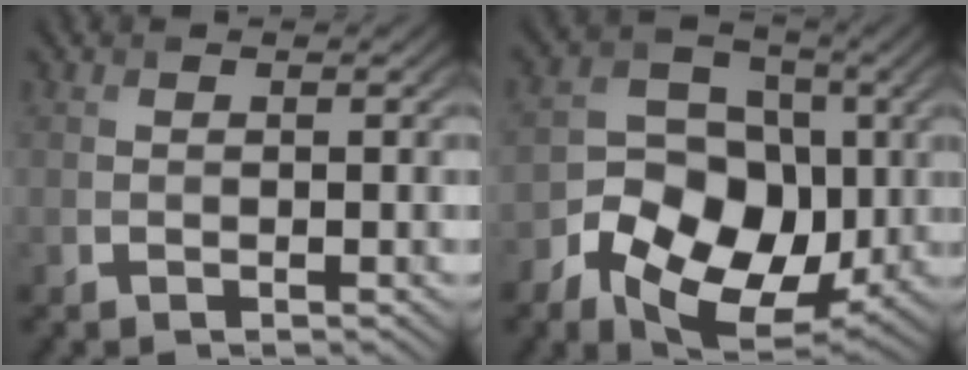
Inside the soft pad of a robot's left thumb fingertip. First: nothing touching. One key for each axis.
{"total": 13.6, "fx": -3.9, "fy": 10.3, "fz": 7.9, "tx": -0.148, "ty": -0.035, "tz": -0.074}